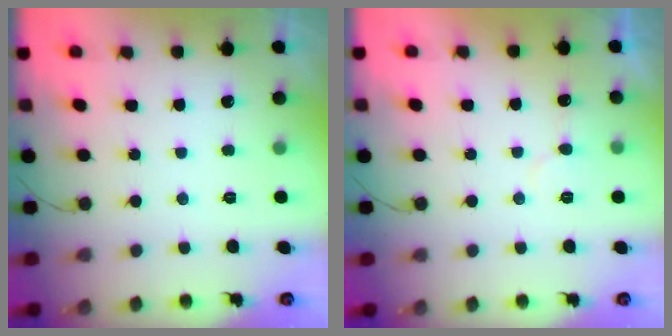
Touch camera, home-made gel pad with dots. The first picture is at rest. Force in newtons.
{"total": 6.5, "press": 6.5, "slide": 0.4}